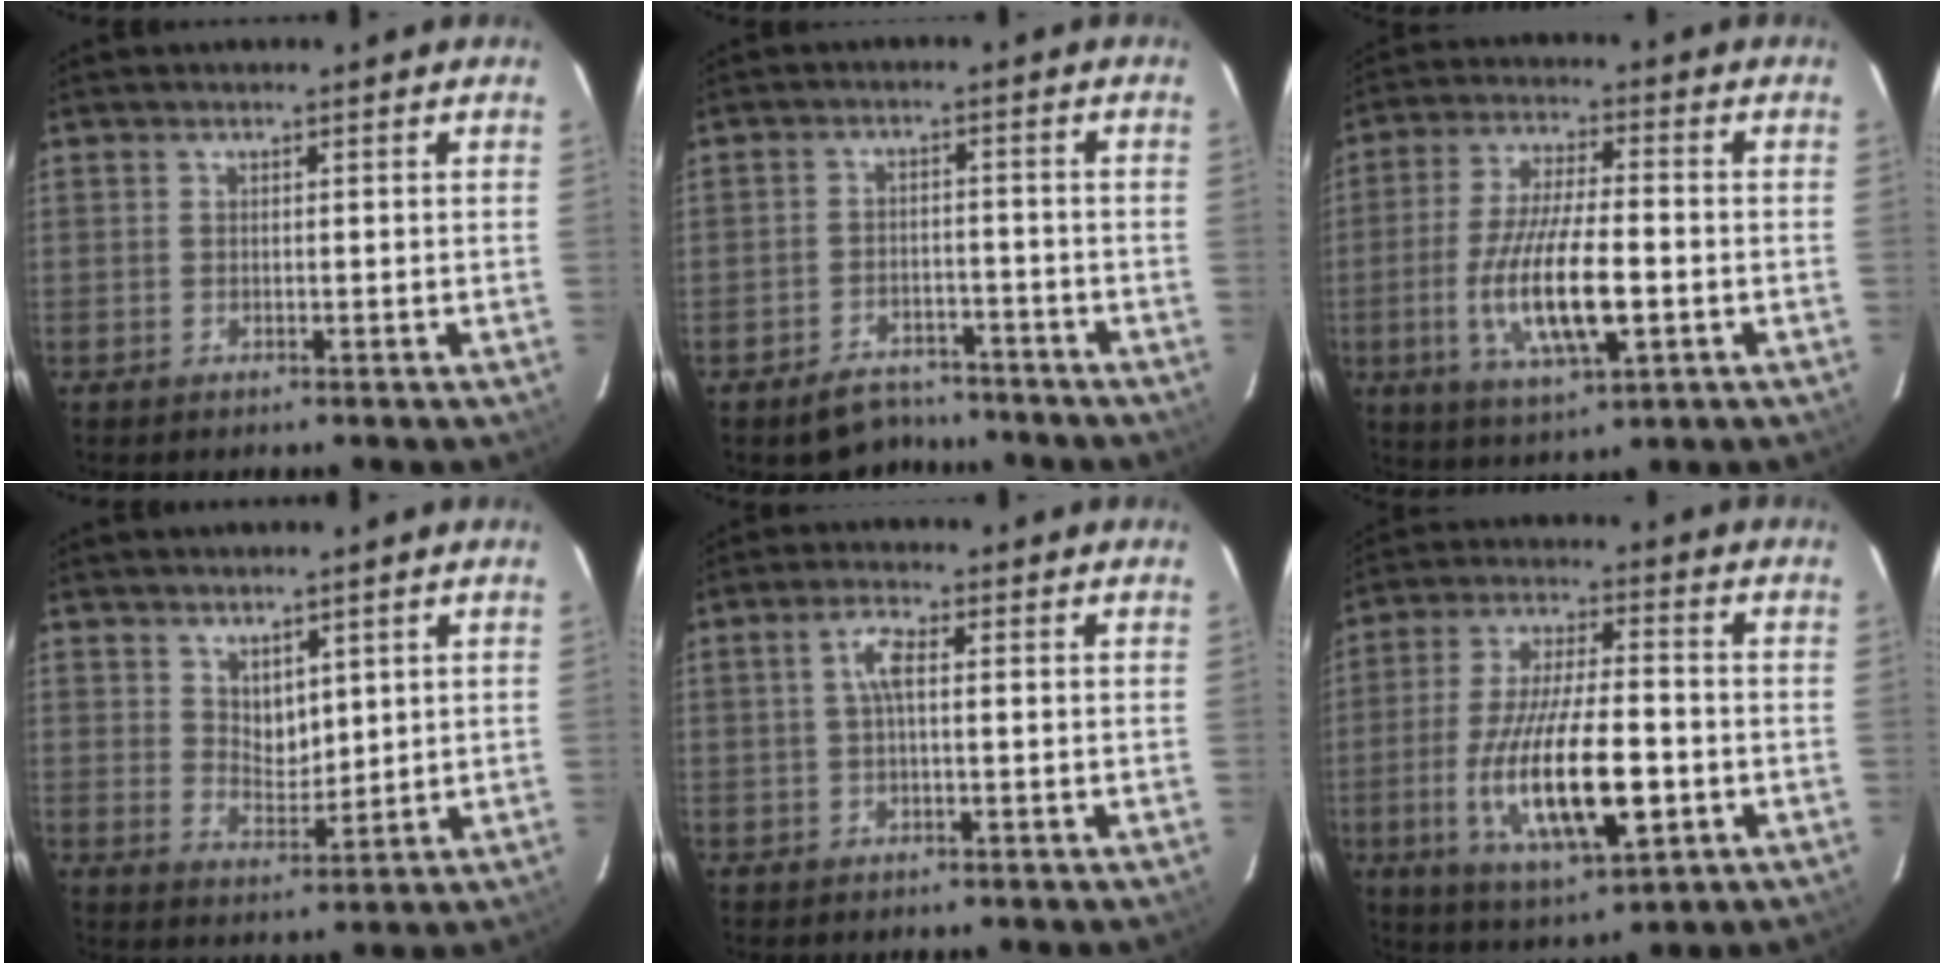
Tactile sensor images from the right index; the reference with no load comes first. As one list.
[{"total": 7.3, "force": [-6.2, 3.4, 1.6], "torque": [-0.043, 0.013, -0.080]}, {"total": 14.4, "force": [-3.5, 4.0, 13.4], "torque": [-0.268, -0.013, -0.060]}, {"total": 4.3, "force": [2.9, 2.6, 1.9], "torque": [-0.025, 0.000, 0.058]}, {"total": 3.3, "force": [0.3, 1.0, 3.2], "torque": [-0.066, 0.008, 0.006]}, {"total": 17.7, "force": [-4.6, 5.4, 16.2], "torque": [-0.323, -0.020, -0.073]}]